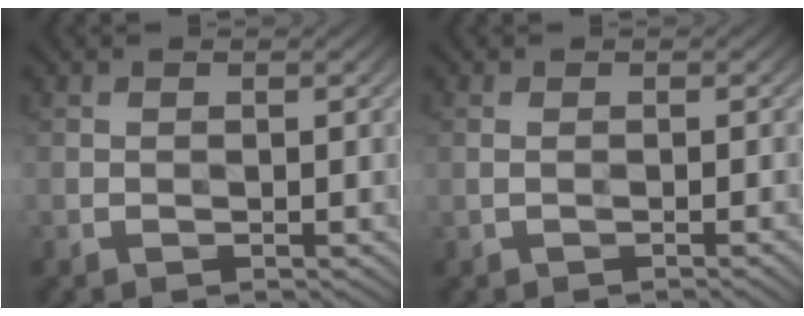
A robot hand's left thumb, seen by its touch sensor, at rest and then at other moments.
{"total": 1.2, "force": [-0.3, 0.2, 1.1], "torque": [-0.021, 0.002, -0.010]}